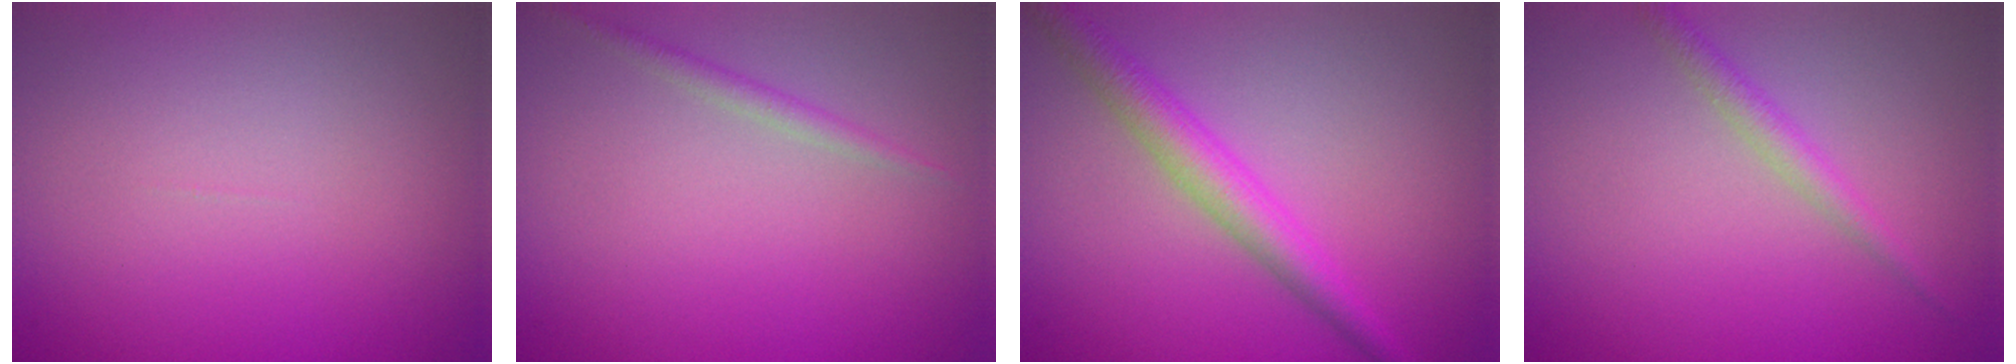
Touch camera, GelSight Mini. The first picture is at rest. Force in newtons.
{"total": 1.2, "press": 1.1, "slide": 0.1}
{"total": 3.7, "press": 3.7, "slide": 0.1}
{"total": 1.7, "press": 1.7, "slide": 0.0}